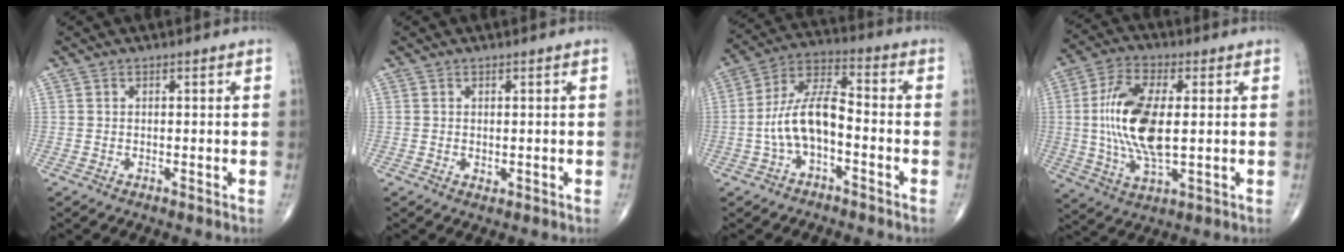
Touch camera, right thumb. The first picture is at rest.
{"total": 0.8, "force": [0.0, 0.6, 0.5], "torque": [-0.007, -0.001, 0.002]}
{"total": 10.8, "force": [-2.6, 5.0, 9.2], "torque": [-0.179, 0.047, -0.055]}
{"total": 15.3, "force": [0.7, 6.7, 13.8], "torque": [-0.280, -0.004, 0.016]}